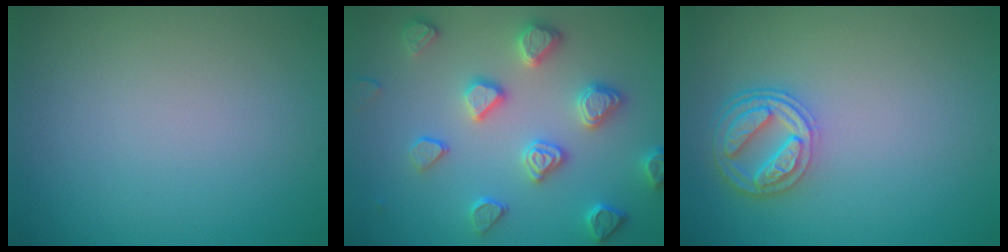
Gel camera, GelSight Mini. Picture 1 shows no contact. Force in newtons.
{"total": 4.6, "press": 4.2, "slide": 1.9}
{"total": 4.2, "press": 3.4, "slide": 2.4}